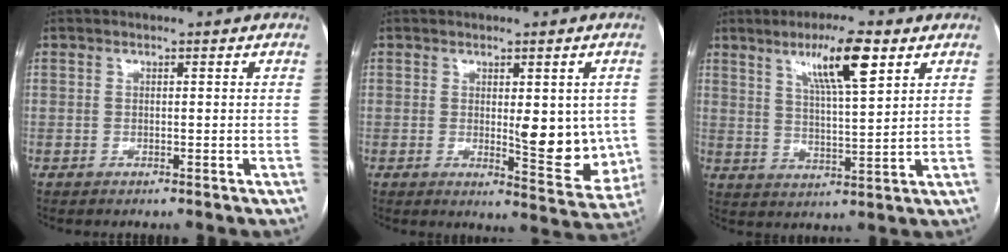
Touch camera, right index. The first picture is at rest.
{"total": 9.6, "force": [0.0, 3.2, 9.0], "torque": [-0.104, -0.019, 0.008]}
{"total": 9.7, "force": [5.4, 1.0, 8.0], "torque": [-0.142, 0.003, 0.093]}